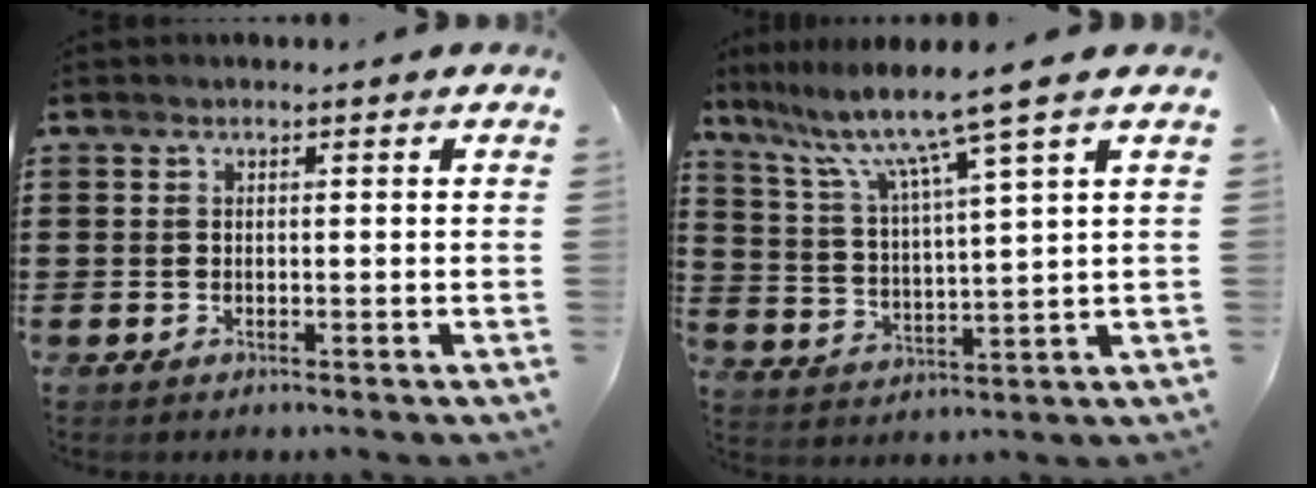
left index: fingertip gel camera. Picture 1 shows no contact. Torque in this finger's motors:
{"motor_torque": [2.14, 0.00, 0.39, 0.21]}